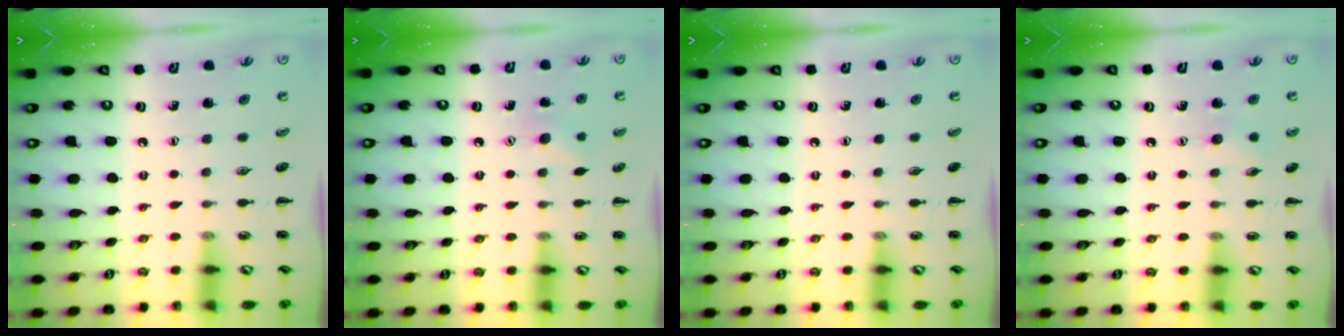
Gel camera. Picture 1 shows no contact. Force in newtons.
{"total": 6.5, "press": 6.3, "slide": 1.6}
{"total": 0.0}
{"total": 5.3, "press": 5.2, "slide": 1.3}